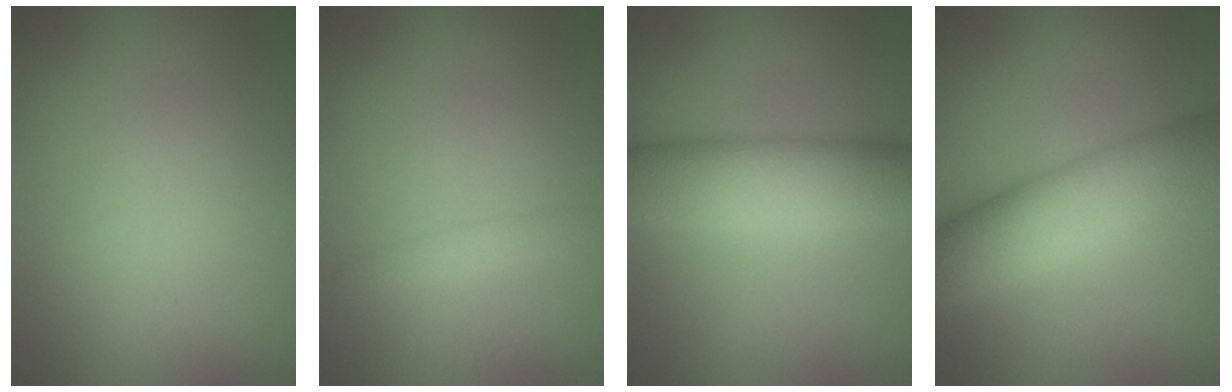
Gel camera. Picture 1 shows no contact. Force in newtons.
{"total": 1.4, "press": 1.4, "slide": 0.0}
{"total": 8.9, "press": 8.9, "slide": 0.4}
{"total": 9.9, "press": 9.9, "slide": 0.1}